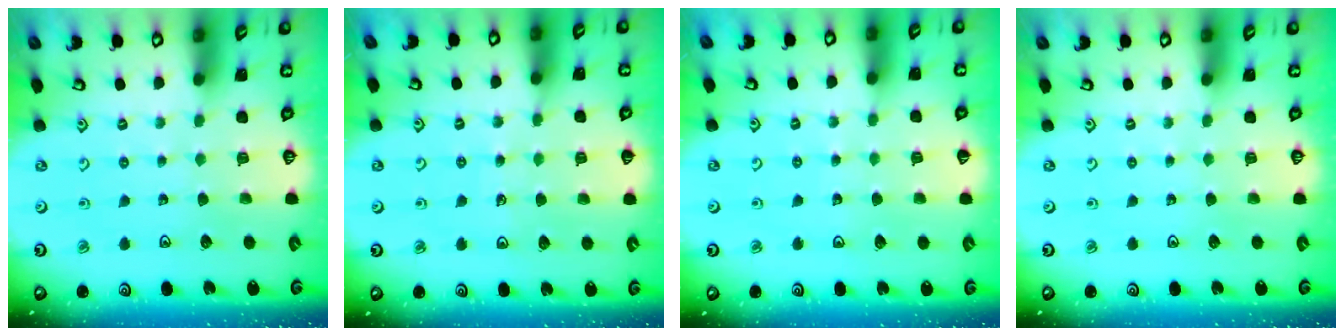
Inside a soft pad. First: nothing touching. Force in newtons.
{"total": 6.0, "press": 5.6, "slide": 2.3}
{"total": 2.8, "press": 2.8, "slide": 0.3}
{"total": 0.0}